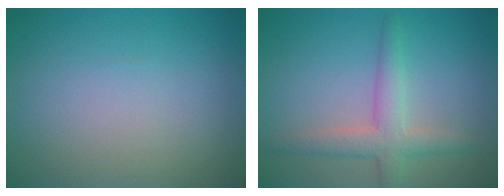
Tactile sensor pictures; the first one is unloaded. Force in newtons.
{"total": 3.4, "press": 3.4, "slide": 0.2}